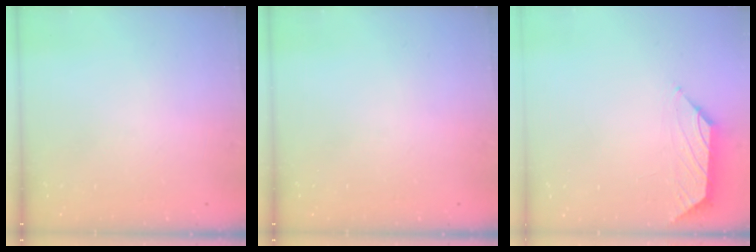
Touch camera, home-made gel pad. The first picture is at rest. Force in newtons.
{"total": 0.0}
{"total": 0.0}